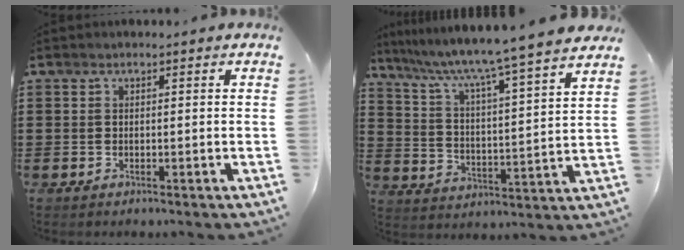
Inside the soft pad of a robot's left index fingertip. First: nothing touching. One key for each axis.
{"total": 6.5, "fx": 5.4, "fy": -1.3, "fz": 3.4, "tx": -0.090, "ty": -0.052, "tz": 0.078}